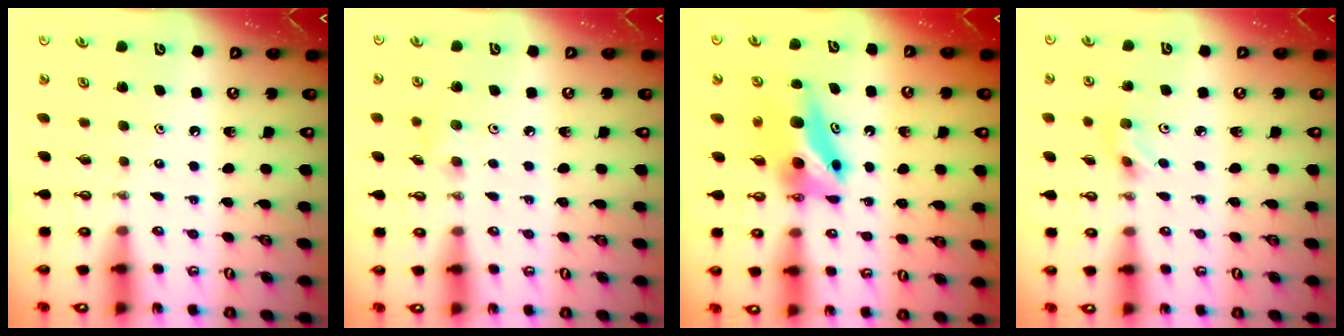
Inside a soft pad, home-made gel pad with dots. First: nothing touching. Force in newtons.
{"total": 4.3, "press": 3.9, "slide": 1.9}
{"total": 6.4, "press": 6.4, "slide": 0.8}
{"total": 3.5, "press": 3.5, "slide": 0.8}